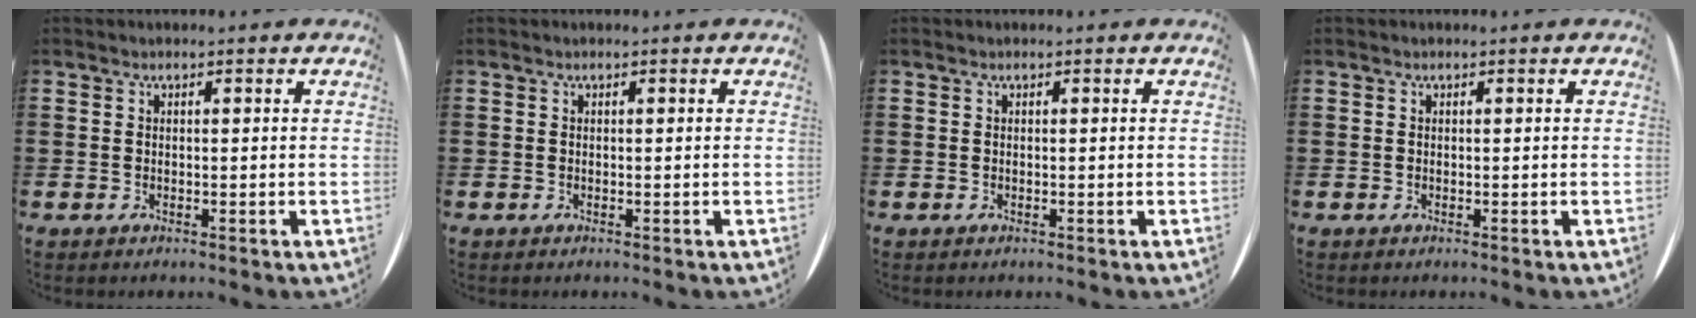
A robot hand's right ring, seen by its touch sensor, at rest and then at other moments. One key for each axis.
{"total": 0.0}
{"total": 0.0}
{"total": 0.0}